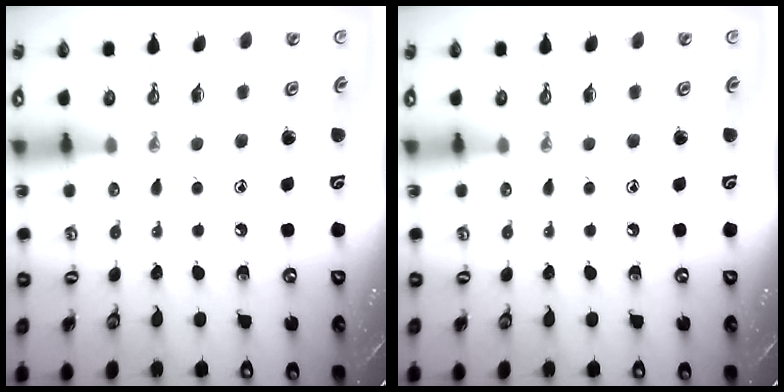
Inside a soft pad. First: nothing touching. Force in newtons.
{"total": 0.0}